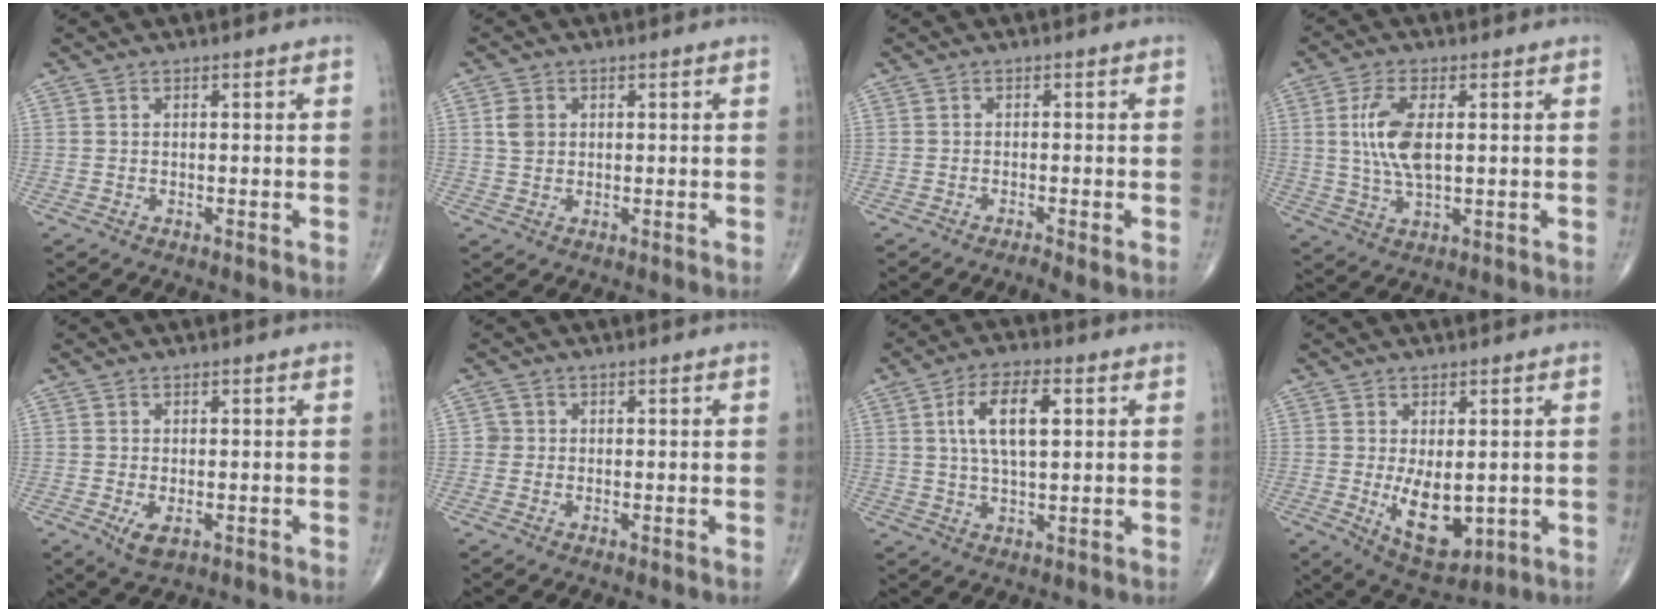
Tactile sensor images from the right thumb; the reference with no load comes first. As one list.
[{"total": 2.9, "force": [0.6, 2.3, 1.6], "torque": [-0.022, 0.001, 0.013]}, {"total": 1.8, "force": [-1.0, 0.1, 1.5], "torque": [-0.035, -0.001, -0.022]}, {"total": 8.8, "force": [1.3, 3.8, 7.9], "torque": [-0.168, -0.005, 0.027]}, {"total": 3.4, "force": [-1.1, 1.7, 2.7], "torque": [-0.046, -0.006, -0.012]}, {"total": 1.3, "force": [0.0, 1.3, 0.1], "torque": [0.007, 0.004, -0.003]}, {"total": 9.6, "force": [2.5, 4.1, 8.3], "torque": [-0.144, 0.000, 0.042]}, {"total": 9.1, "force": [-0.9, 4.7, 7.7], "torque": [-0.102, -0.019, 0.006]}]